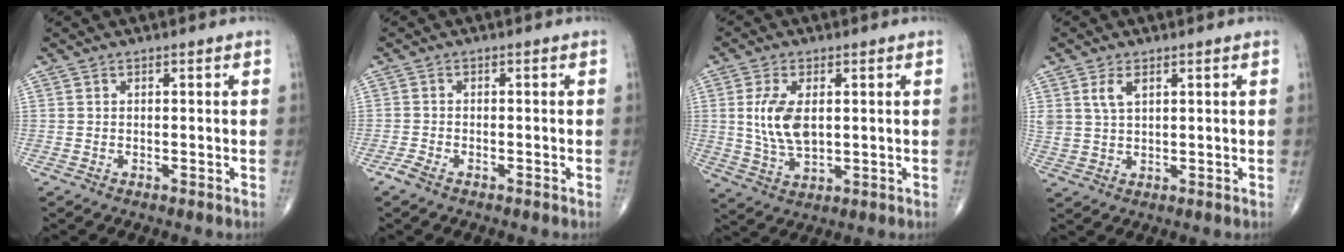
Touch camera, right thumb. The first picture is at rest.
{"total": 1.9, "force": [-1.4, 0.7, 1.1], "torque": [-0.030, 0.002, -0.030]}
{"total": 8.8, "force": [1.2, 4.7, 7.4], "torque": [-0.146, -0.011, 0.029]}
{"total": 4.1, "force": [1.9, 2.1, 2.9], "torque": [-0.058, -0.006, 0.043]}